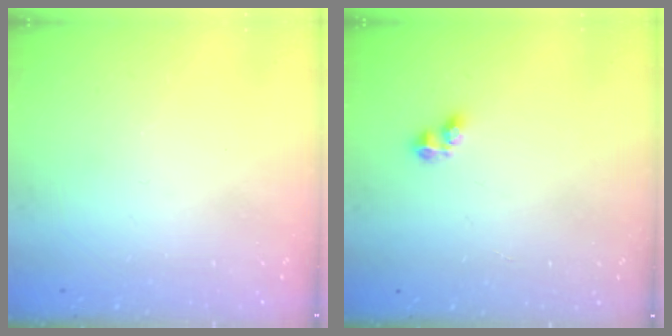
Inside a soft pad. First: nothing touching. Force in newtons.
{"total": 2.5, "press": 2.5, "slide": 0.5}